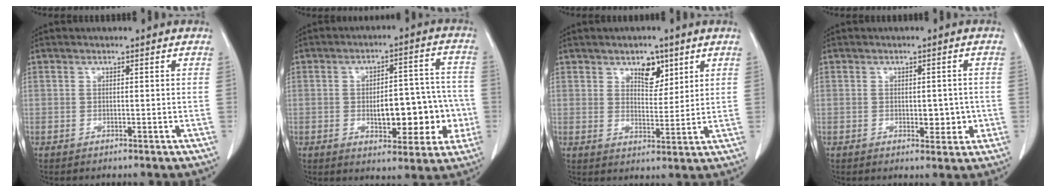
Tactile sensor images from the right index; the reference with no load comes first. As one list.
[{"total": 11.8, "force": [-2.2, 5.2, 10.3], "torque": [-0.126, 0.032, -0.018]}, {"total": 5.0, "force": [3.0, 2.7, 3.0], "torque": [-0.041, 0.000, 0.051]}, {"total": 3.5, "force": [-0.5, 2.1, 2.7], "torque": [-0.023, 0.001, 0.001]}]